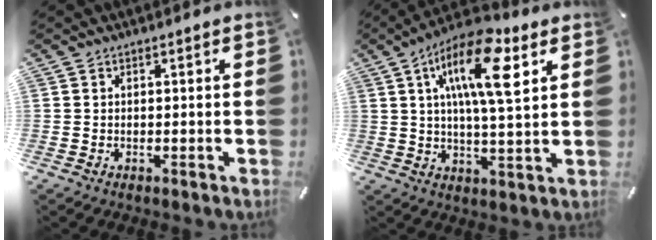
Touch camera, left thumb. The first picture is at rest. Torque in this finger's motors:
{"motor_torque": [0.73, 0.78, 2.01, -0.76, 0.28]}